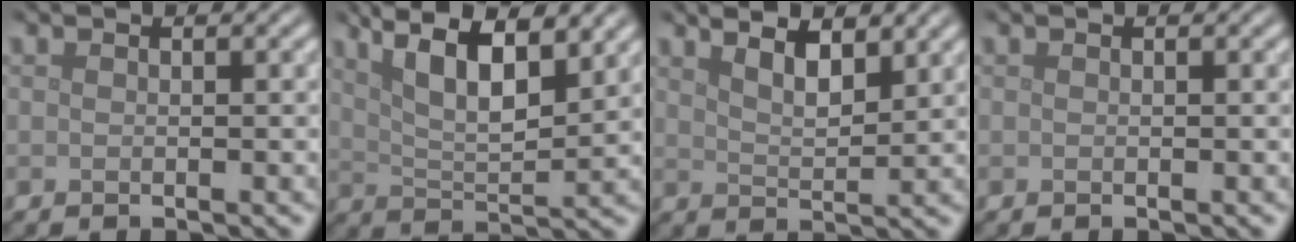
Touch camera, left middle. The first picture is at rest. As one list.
[{"total": 8.9, "force": [5.5, 2.8, 6.5], "torque": [-0.102, 0.021, 0.068]}, {"total": 3.4, "force": [2.6, 0.9, 1.9], "torque": [-0.028, 0.004, 0.038]}, {"total": 0.0}]